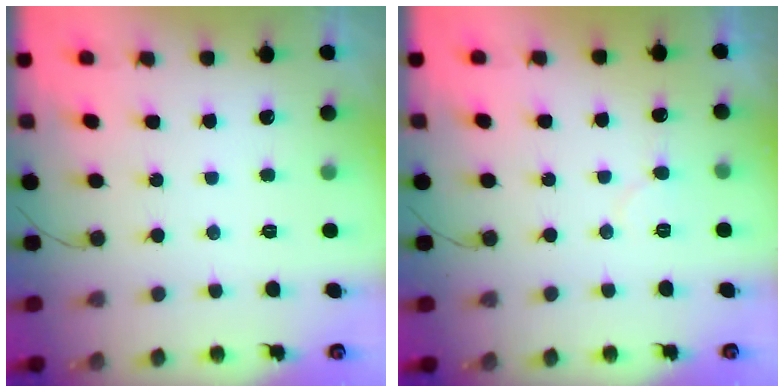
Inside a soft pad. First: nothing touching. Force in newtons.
{"total": 5.4, "press": 5.4, "slide": 0.4}